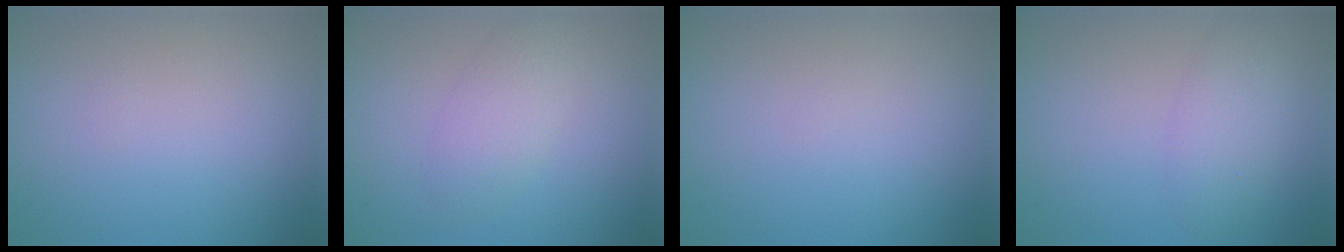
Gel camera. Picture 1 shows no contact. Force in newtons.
{"total": 2.6, "press": 2.6, "slide": 0.1}
{"total": 0.0}
{"total": 3.0, "press": 3.0, "slide": 0.1}